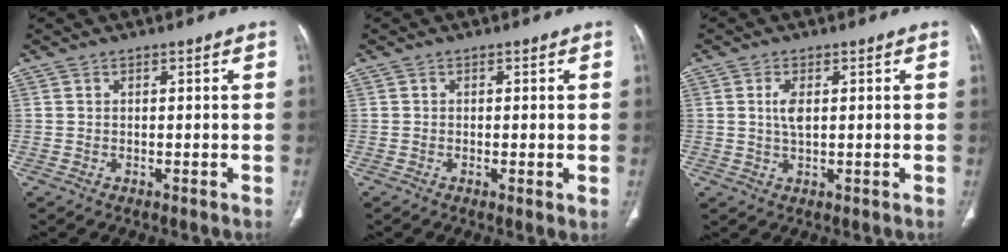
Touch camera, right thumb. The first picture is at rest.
{"total": 0.9, "force": [-0.2, 0.1, 0.9], "torque": [-0.021, -0.004, -0.005]}
{"total": 3.2, "force": [0.7, 1.5, 2.8], "torque": [-0.058, -0.002, 0.013]}